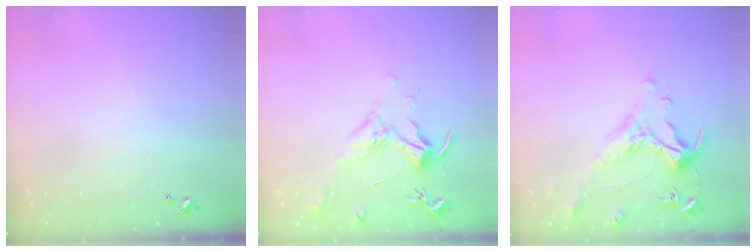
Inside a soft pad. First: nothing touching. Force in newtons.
{"total": 1.8, "press": 1.6, "slide": 0.9}
{"total": 0.9, "press": 0.2, "slide": 0.9}